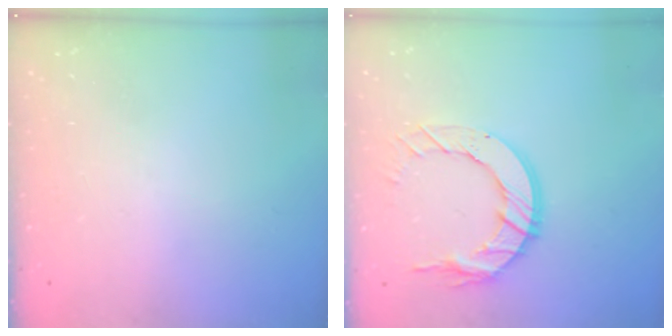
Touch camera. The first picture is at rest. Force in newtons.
{"total": 12.3, "press": 12.3, "slide": 1.2}